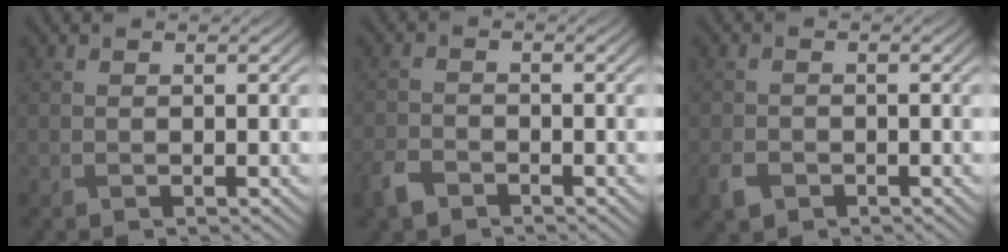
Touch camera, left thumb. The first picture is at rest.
{"total": 3.4, "force": [-2.5, 1.7, 1.4], "torque": [-0.035, -0.009, -0.063]}
{"total": 2.8, "force": [-1.7, 1.9, 1.2], "torque": [-0.033, -0.010, -0.039]}